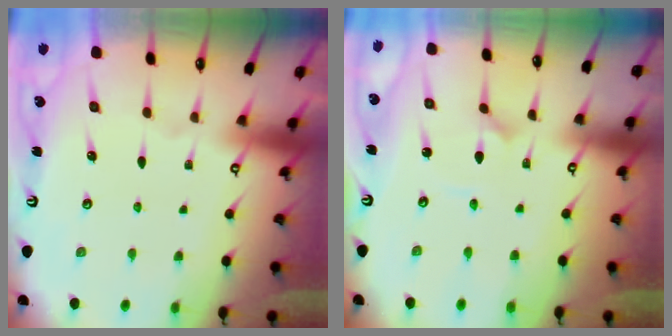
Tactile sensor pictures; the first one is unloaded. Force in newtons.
{"total": 1.2, "press": 1.2, "slide": 0.1}